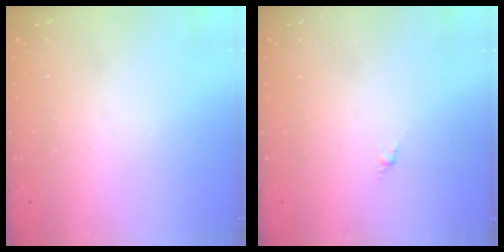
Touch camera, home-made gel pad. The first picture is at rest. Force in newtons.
{"total": 1.1, "press": 1.0, "slide": 0.5}